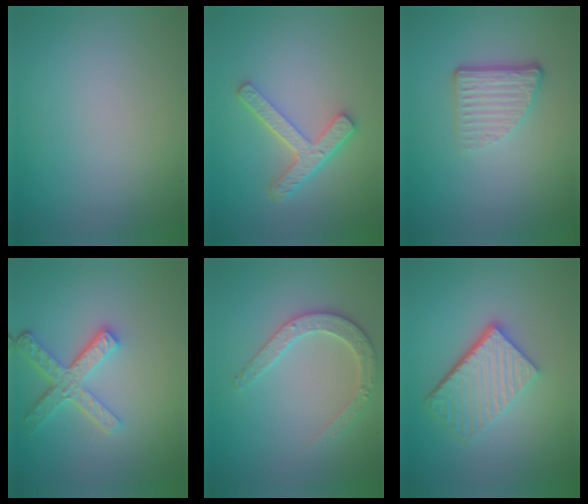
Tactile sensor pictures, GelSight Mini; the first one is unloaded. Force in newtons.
{"total": 4.2, "press": 3.1, "slide": 2.8}
{"total": 3.8, "press": 2.5, "slide": 2.8}
{"total": 4.2, "press": 3.3, "slide": 2.7}
{"total": 2.8, "press": 2.7, "slide": 0.5}
{"total": 5.4, "press": 3.8, "slide": 3.8}